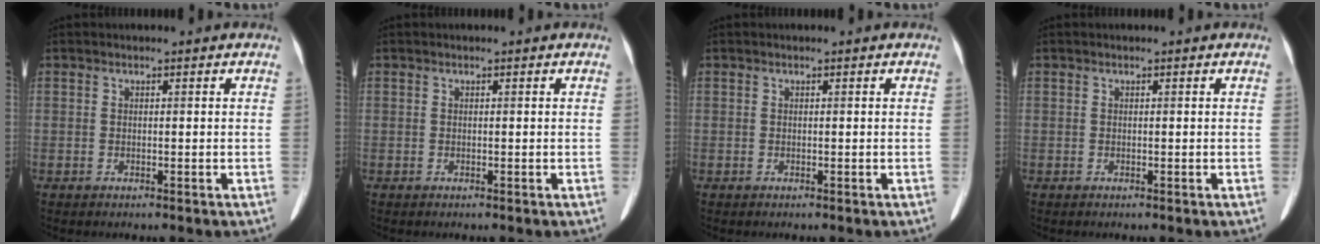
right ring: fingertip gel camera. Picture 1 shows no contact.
{"total": 0.0}
{"total": 0.0}
{"total": 0.0}